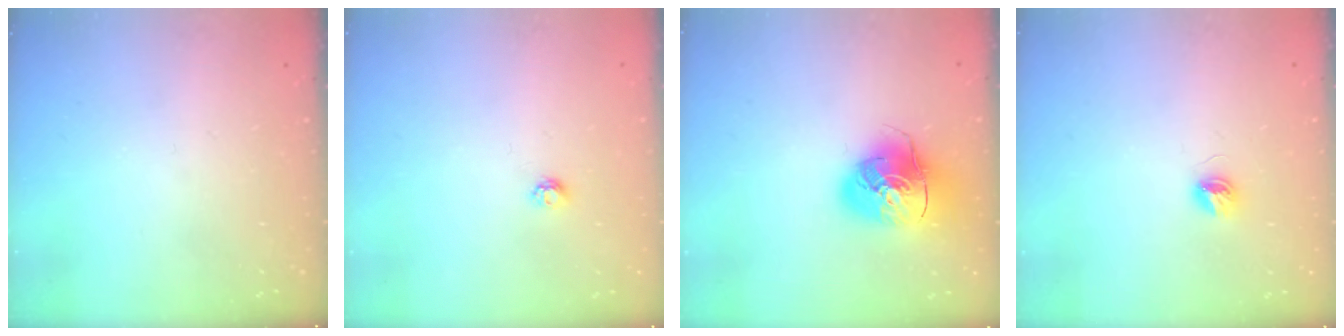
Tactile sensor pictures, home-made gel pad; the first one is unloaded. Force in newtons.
{"total": 3.6, "press": 3.6, "slide": 0.5}
{"total": 14.7, "press": 14.5, "slide": 2.4}
{"total": 4.3, "press": 4.3, "slide": 0.4}